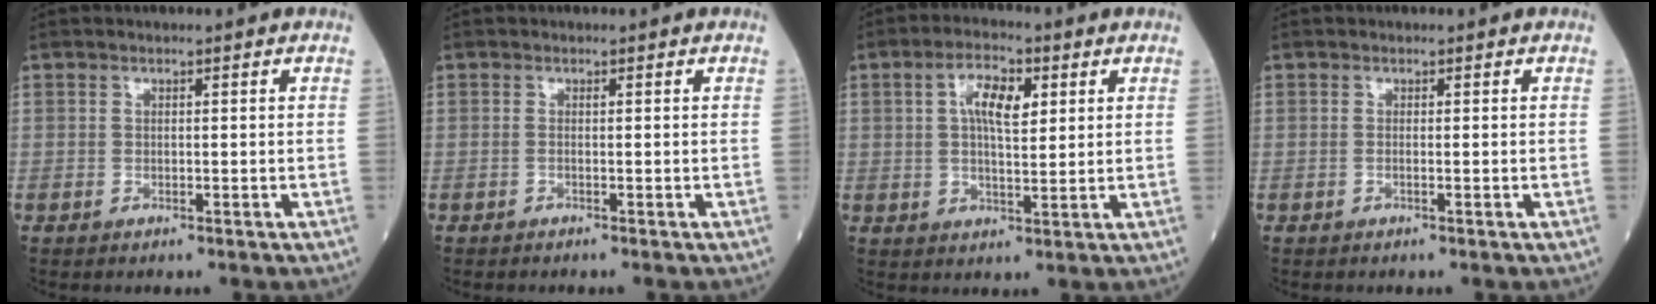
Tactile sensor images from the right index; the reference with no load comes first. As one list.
[{"total": 0.0}, {"total": 6.6, "force": [2.2, 2.4, 5.8], "torque": [-0.112, 0.010, 0.038]}, {"total": 0.0}]